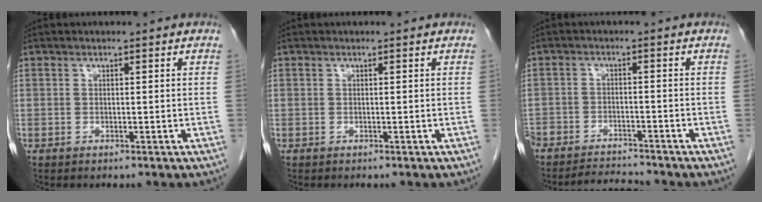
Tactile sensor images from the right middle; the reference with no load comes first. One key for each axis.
{"total": 0.0}
{"total": 5.9, "fx": -5.8, "fy": 0.7, "fz": 0.4, "tx": -0.005, "ty": -0.003, "tz": -0.098}